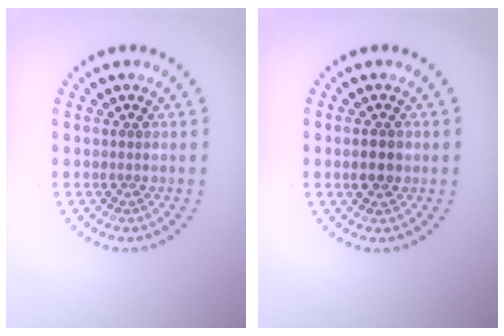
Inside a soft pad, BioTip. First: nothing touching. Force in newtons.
{"total": 2.6, "press": 2.6, "slide": 0.2}